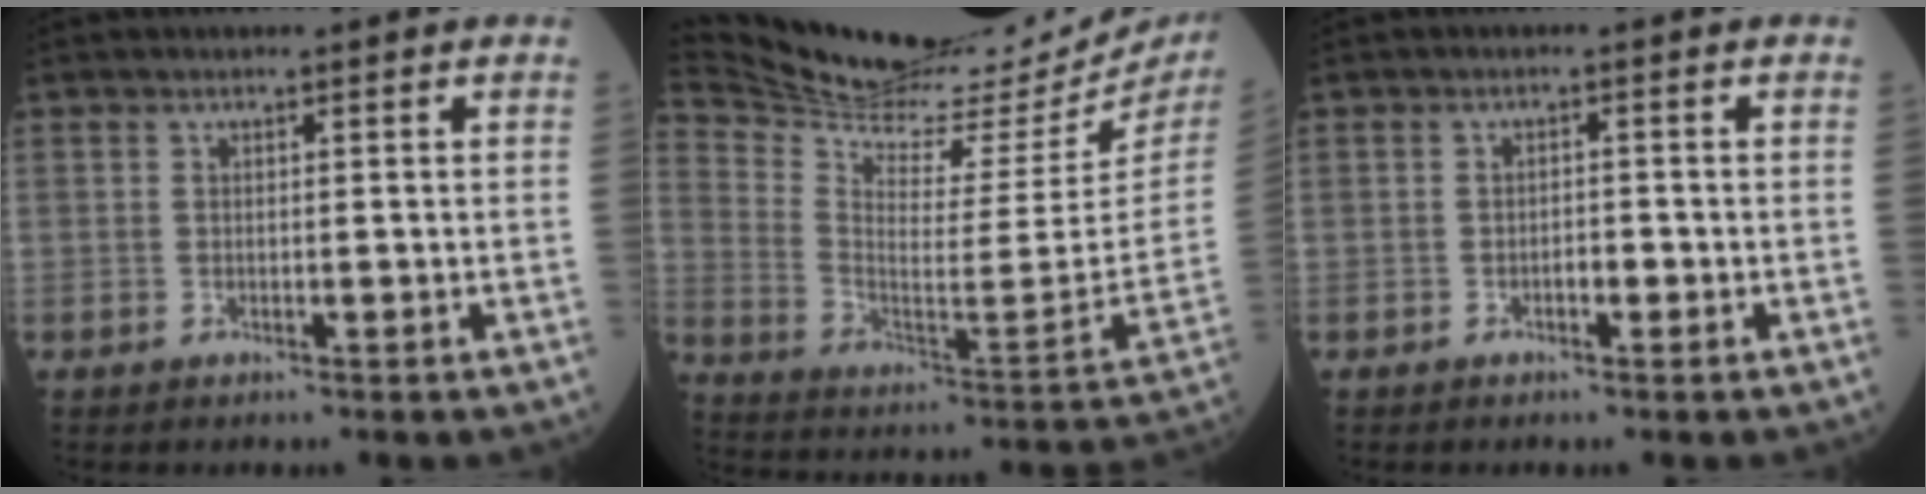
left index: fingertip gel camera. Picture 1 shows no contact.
{"total": 30.4, "force": [27.6, 3.6, 12.2], "torque": [-0.221, -0.103, 0.385]}
{"total": 1.4, "force": [-0.7, 0.6, 1.1], "torque": [-0.016, 0.003, -0.012]}